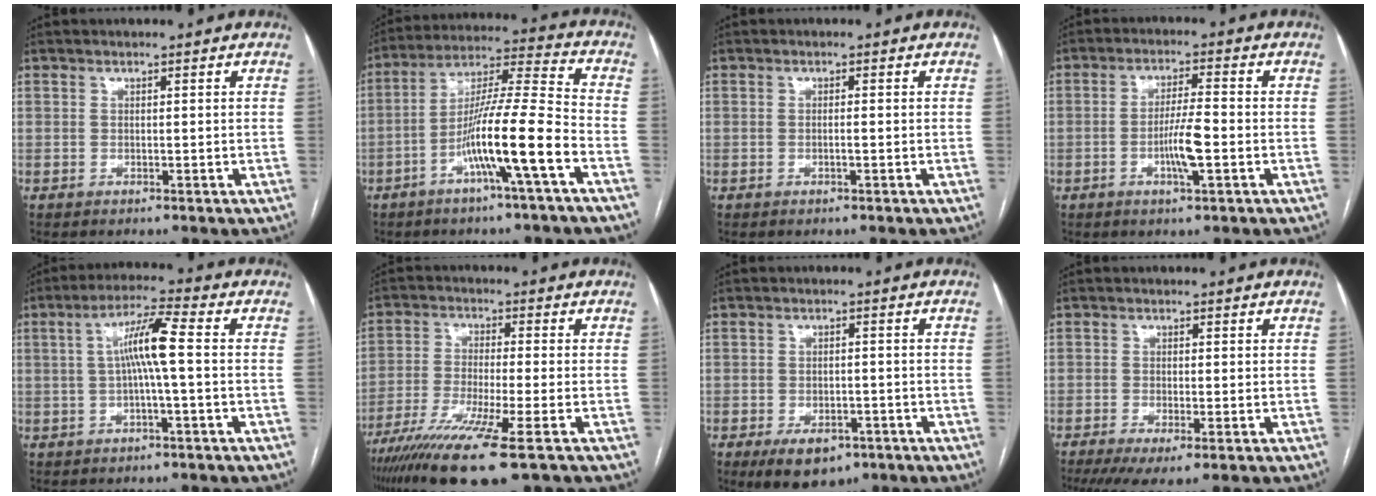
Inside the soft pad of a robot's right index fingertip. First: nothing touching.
{"total": 13.3, "force": [-5.6, -0.8, 12.0], "torque": [-0.219, 0.008, -0.103]}
{"total": 0.9, "force": [-0.4, 0.0, 0.8], "torque": [-0.017, 0.001, -0.005]}
{"total": 5.9, "force": [-1.8, 0.3, 5.6], "torque": [-0.110, -0.004, -0.033]}
{"total": 7.0, "force": [0.2, 0.1, 7.0], "torque": [-0.131, 0.018, 0.001]}
{"total": 13.0, "force": [-8.1, 0.0, 10.1], "torque": [-0.197, -0.036, -0.143]}
{"total": 6.6, "force": [-4.0, 3.8, 3.7], "torque": [-0.057, -0.003, -0.054]}
{"total": 5.6, "force": [-3.5, 1.0, 4.3], "torque": [-0.069, -0.015, -0.060]}